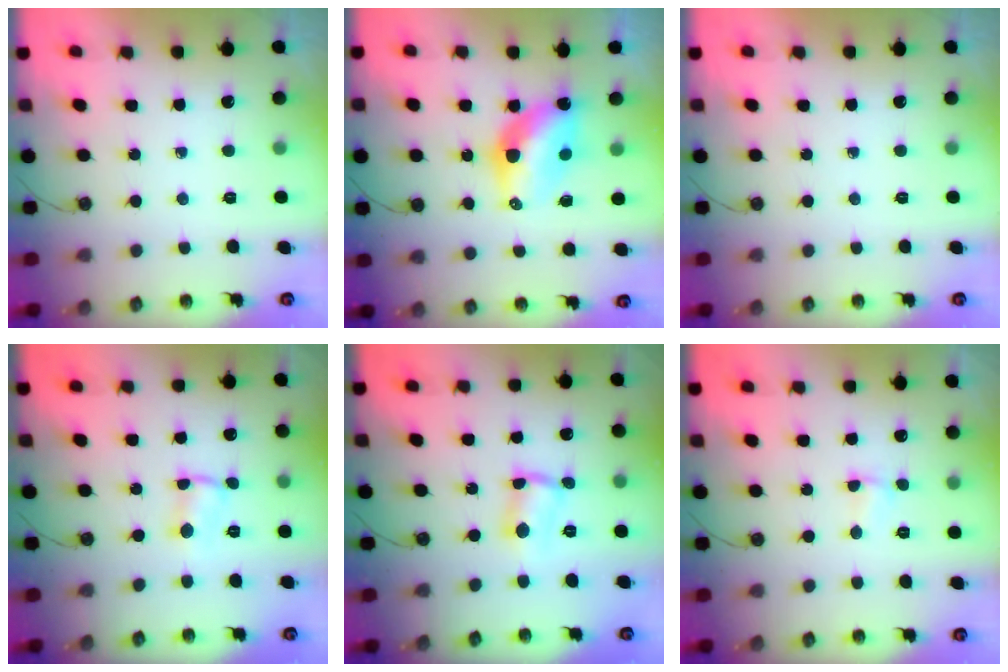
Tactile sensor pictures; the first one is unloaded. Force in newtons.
{"total": 10.1, "press": 10.1, "slide": 1.0}
{"total": 0.0}
{"total": 1.3, "press": 1.3, "slide": 0.5}
{"total": 2.8, "press": 2.8, "slide": 0.6}
{"total": 1.7, "press": 1.6, "slide": 0.4}